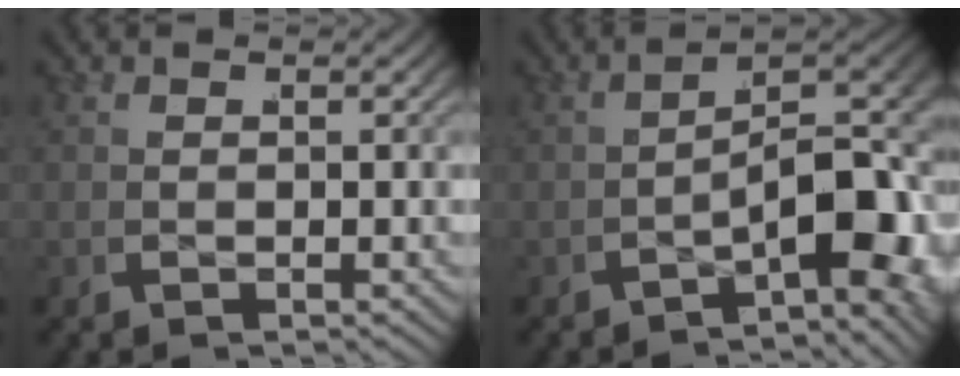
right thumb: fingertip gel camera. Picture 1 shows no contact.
{"total": 10.0, "force": [-2.9, 4.5, 8.4], "torque": [-0.113, -0.025, -0.030]}